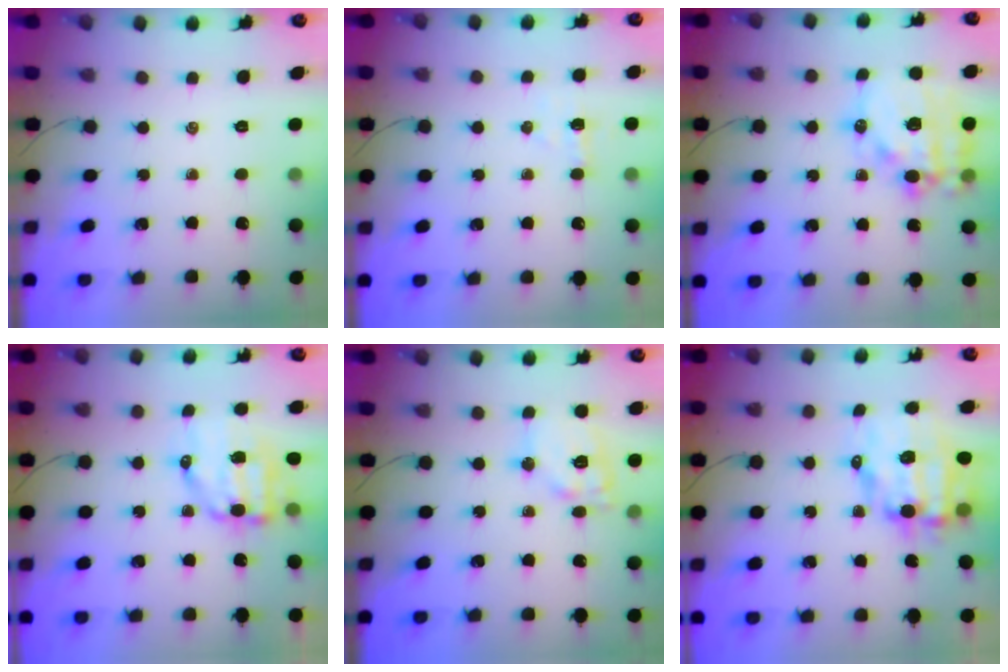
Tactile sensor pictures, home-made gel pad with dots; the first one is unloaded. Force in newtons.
{"total": 3.3, "press": 3.2, "slide": 0.8}
{"total": 16.8, "press": 16.4, "slide": 3.7}
{"total": 9.1, "press": 8.9, "slide": 1.9}
{"total": 13.2, "press": 13.1, "slide": 1.8}
{"total": 11.1, "press": 10.8, "slide": 2.6}